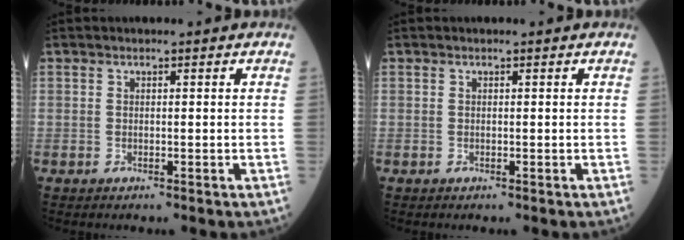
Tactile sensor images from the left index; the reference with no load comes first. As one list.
[{"total": 0.0}]